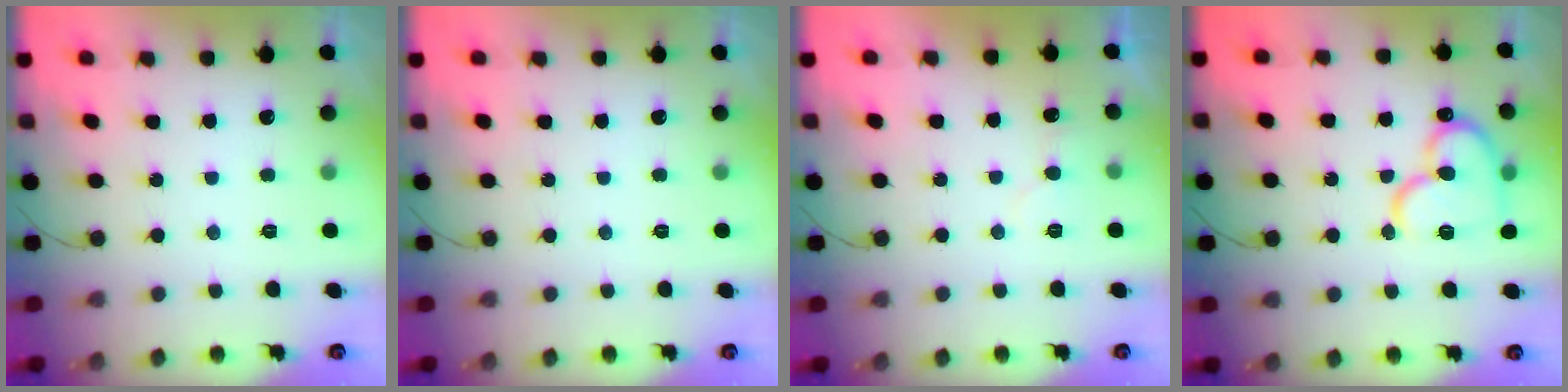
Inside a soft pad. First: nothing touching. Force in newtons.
{"total": 0.0}
{"total": 4.7, "press": 4.7, "slide": 0.5}
{"total": 15.6, "press": 15.5, "slide": 1.8}